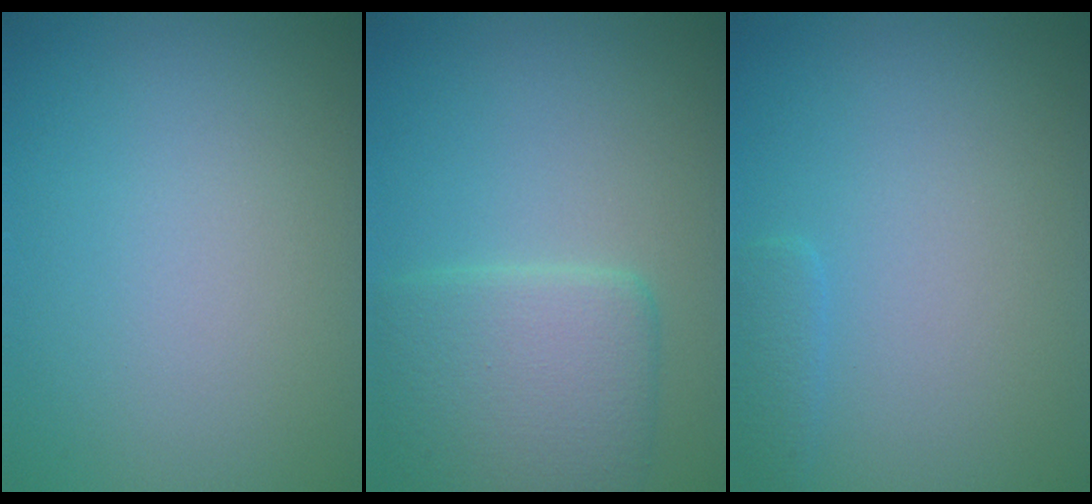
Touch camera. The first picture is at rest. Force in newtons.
{"total": 4.6, "press": 4.6, "slide": 0.4}
{"total": 1.0, "press": 1.0, "slide": 0.1}